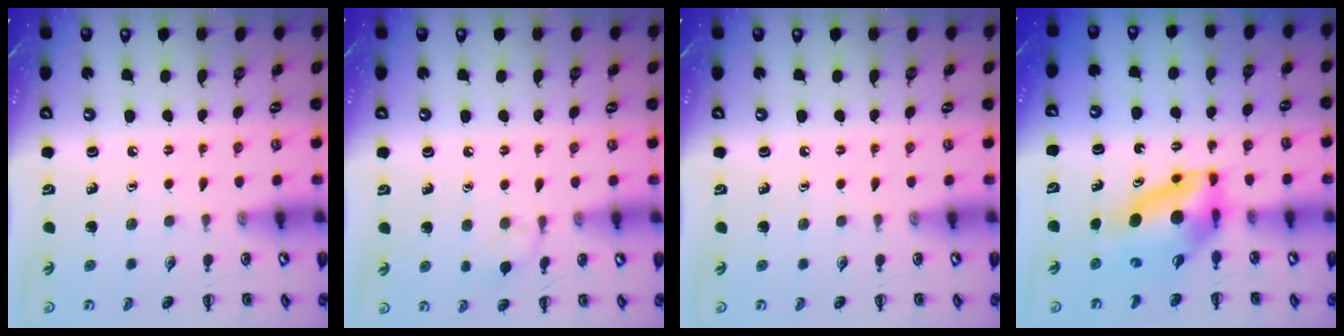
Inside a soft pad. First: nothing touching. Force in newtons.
{"total": 7.3, "press": 7.0, "slide": 2.1}
{"total": 0.0}
{"total": 7.2, "press": 6.9, "slide": 2.0}